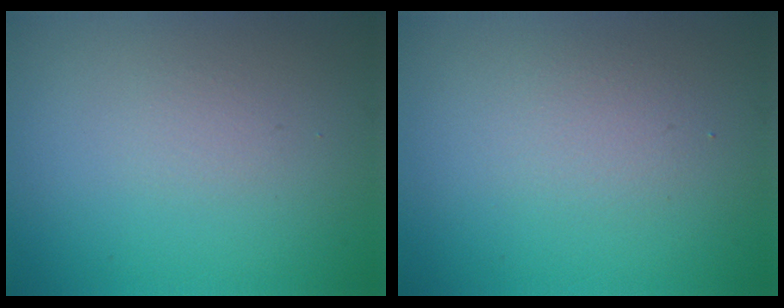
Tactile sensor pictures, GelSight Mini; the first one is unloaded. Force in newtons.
{"total": 1.7, "press": 1.7, "slide": 0.1}